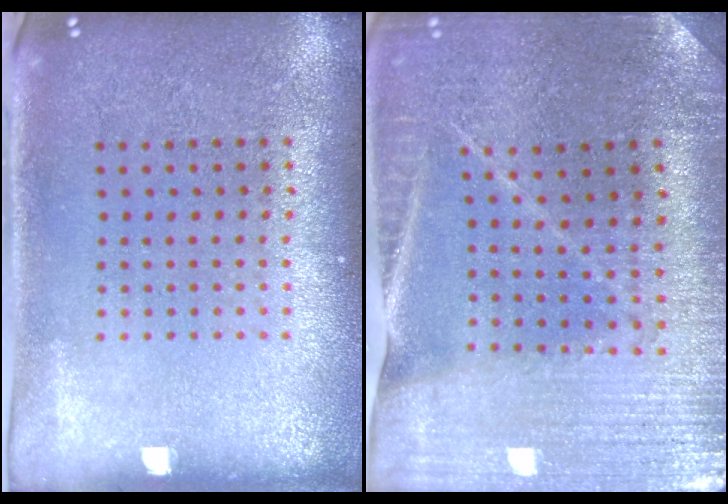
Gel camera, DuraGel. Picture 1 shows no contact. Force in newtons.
{"total": 2.0, "press": 2.0, "slide": 0.1}